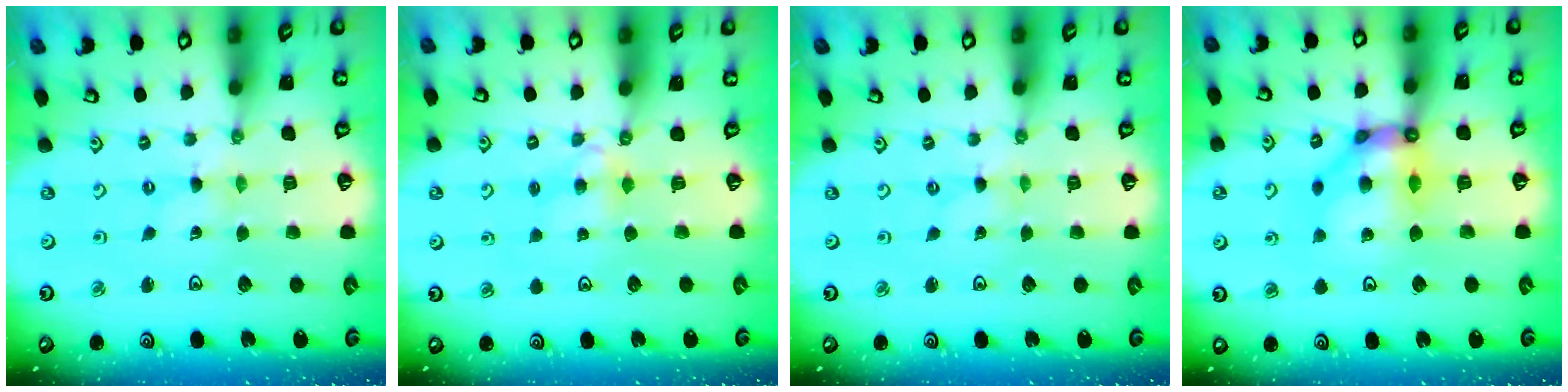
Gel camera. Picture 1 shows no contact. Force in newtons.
{"total": 4.0, "press": 4.0, "slide": 0.5}
{"total": 0.0}
{"total": 10.6, "press": 10.6, "slide": 0.9}